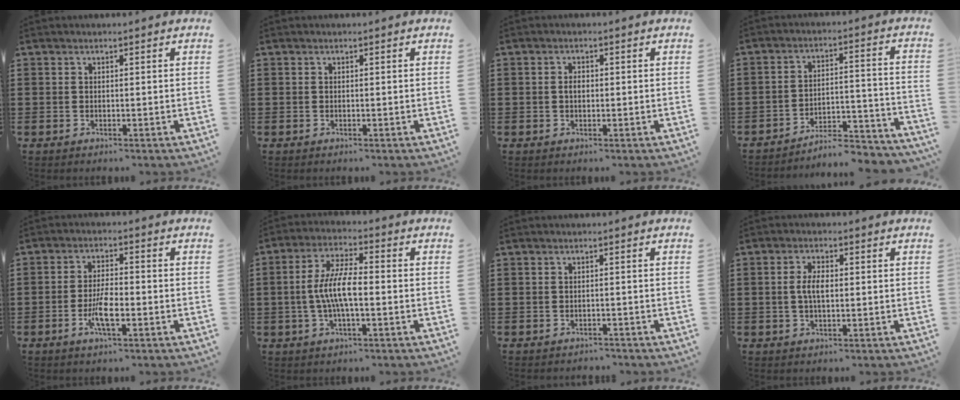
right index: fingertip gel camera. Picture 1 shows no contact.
{"total": 0.0}
{"total": 1.6, "force": [-0.1, 0.9, 1.3], "torque": [-0.026, 0.005, -0.003]}
{"total": 6.1, "force": [-5.8, 0.7, 1.6], "torque": [-0.022, 0.006, -0.115]}
{"total": 5.5, "force": [-2.0, 1.3, 4.9], "torque": [-0.109, -0.010, -0.041]}
{"total": 7.4, "force": [-1.1, 2.1, 7.0], "torque": [-0.148, -0.005, -0.026]}
{"total": 1.0, "force": [-1.0, 0.1, 0.0], "torque": [-0.004, -0.001, -0.022]}
{"total": 3.5, "force": [0.0, 1.4, 3.2], "torque": [-0.070, 0.001, -0.004]}